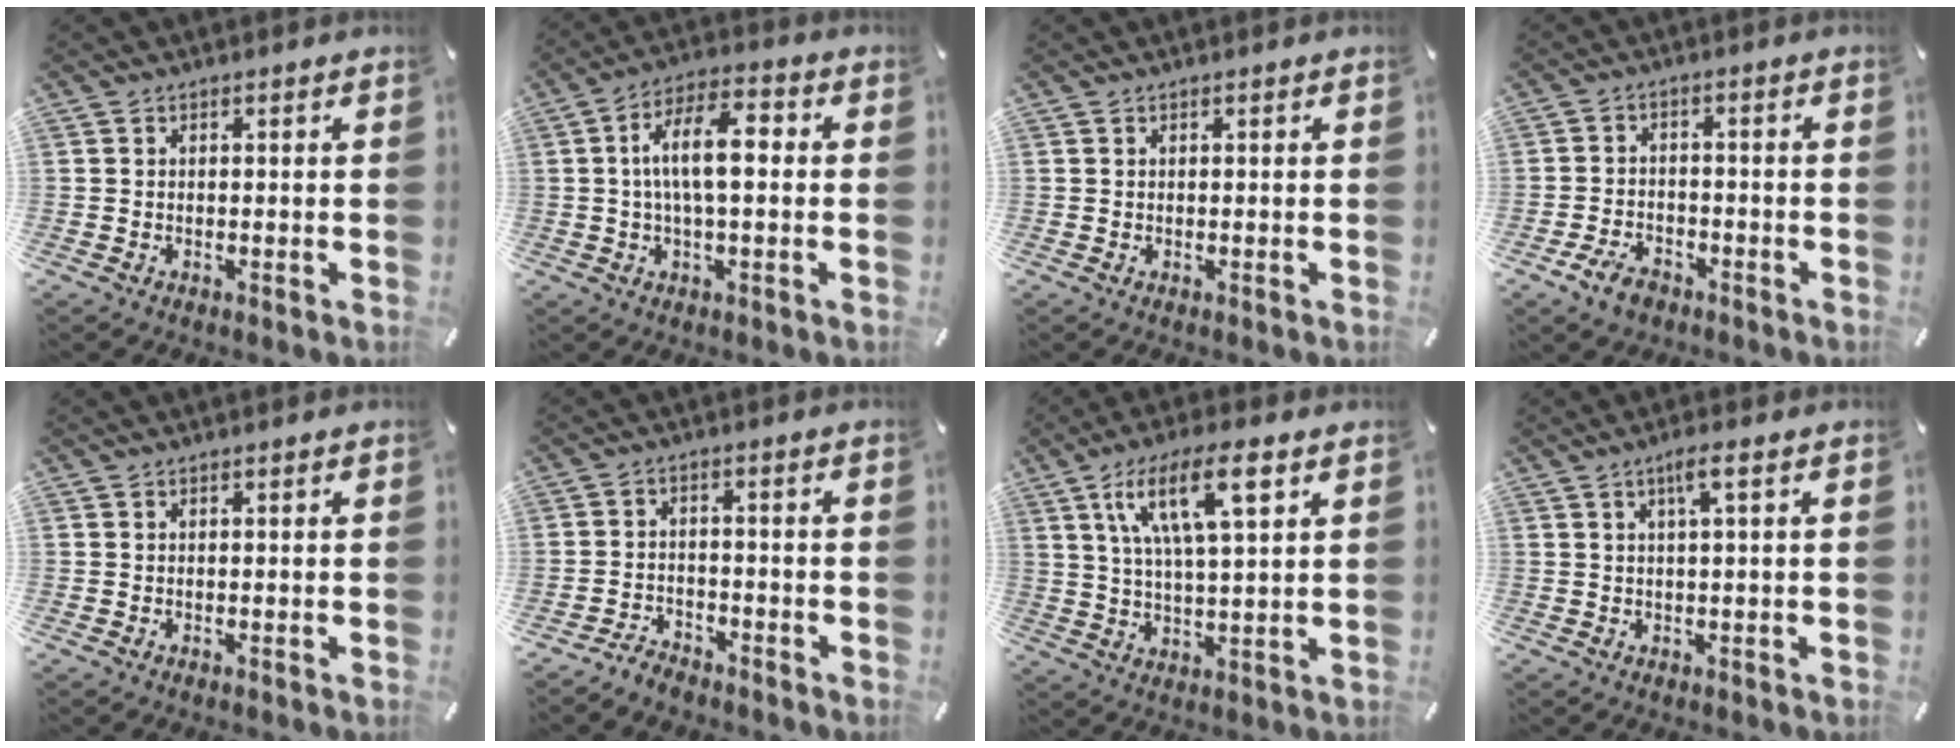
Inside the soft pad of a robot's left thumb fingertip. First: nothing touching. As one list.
[{"total": 10.8, "force": [0.6, 4.4, 9.9], "torque": [-0.183, 0.011, 0.006]}, {"total": 0.0}, {"total": 5.4, "force": [-3.6, 3.3, 2.4], "torque": [-0.052, 0.020, -0.070]}, {"total": 0.0}, {"total": 3.6, "force": [-3.3, 1.3, 0.5], "torque": [-0.014, 0.020, -0.068]}, {"total": 13.7, "force": [6.3, 4.1, 11.5], "torque": [-0.206, 0.002, 0.106]}, {"total": 3.9, "force": [1.4, 0.3, 3.6], "torque": [-0.071, 0.001, 0.021]}]